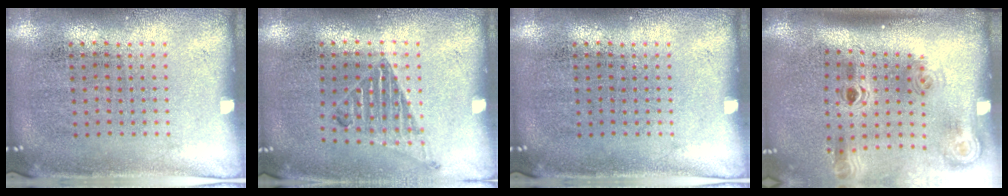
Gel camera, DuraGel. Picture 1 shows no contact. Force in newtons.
{"total": 1.0, "press": 1.0, "slide": 0.2}
{"total": 0.0}
{"total": 2.1, "press": 1.4, "slide": 1.6}